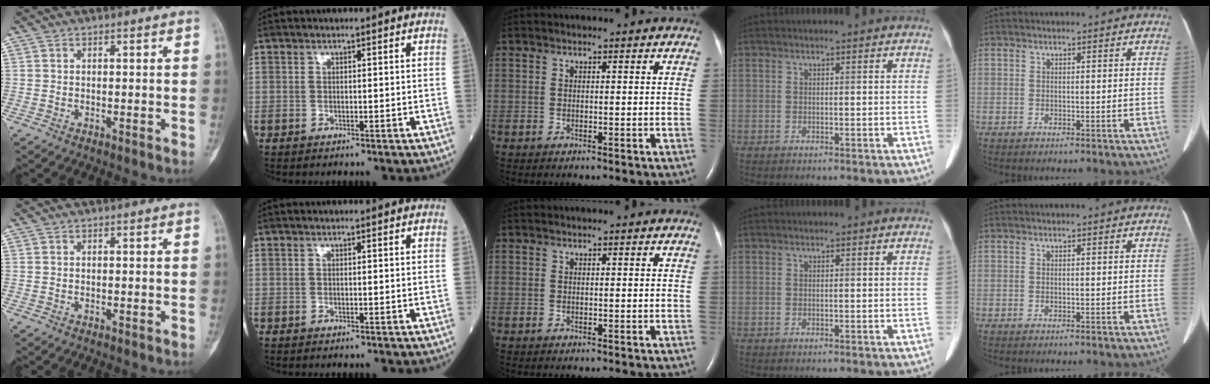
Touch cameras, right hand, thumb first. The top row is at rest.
{}